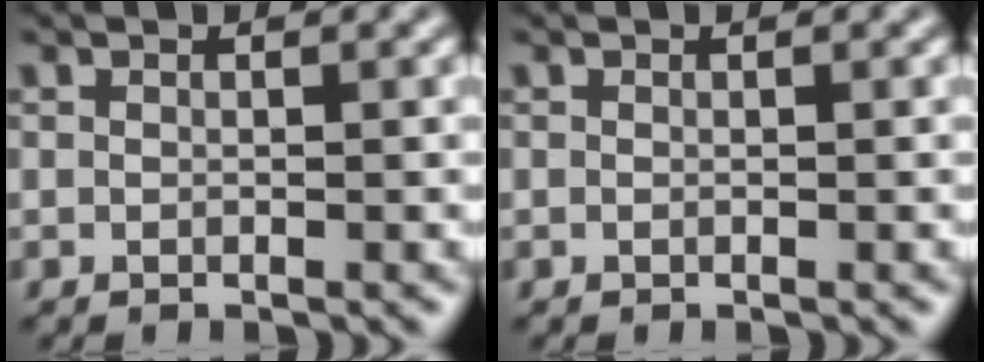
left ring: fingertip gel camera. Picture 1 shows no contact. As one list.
[{"total": 0.0}]